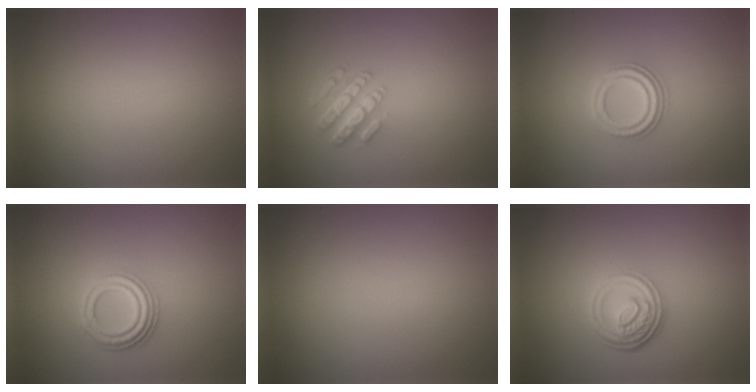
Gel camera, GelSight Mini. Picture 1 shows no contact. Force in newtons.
{"total": 4.3, "press": 3.2, "slide": 2.9}
{"total": 2.7, "press": 2.5, "slide": 1.2}
{"total": 3.9, "press": 3.0, "slide": 2.6}
{"total": 0.0}
{"total": 4.8, "press": 3.4, "slide": 3.3}